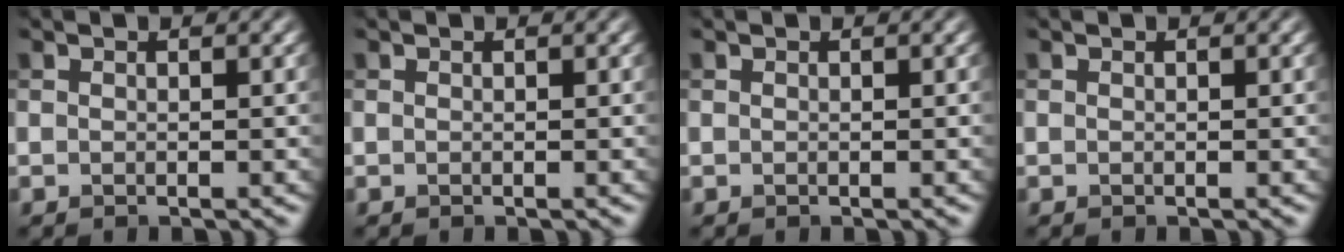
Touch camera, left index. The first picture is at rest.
{"total": 0.0}
{"total": 0.0}
{"total": 0.0}